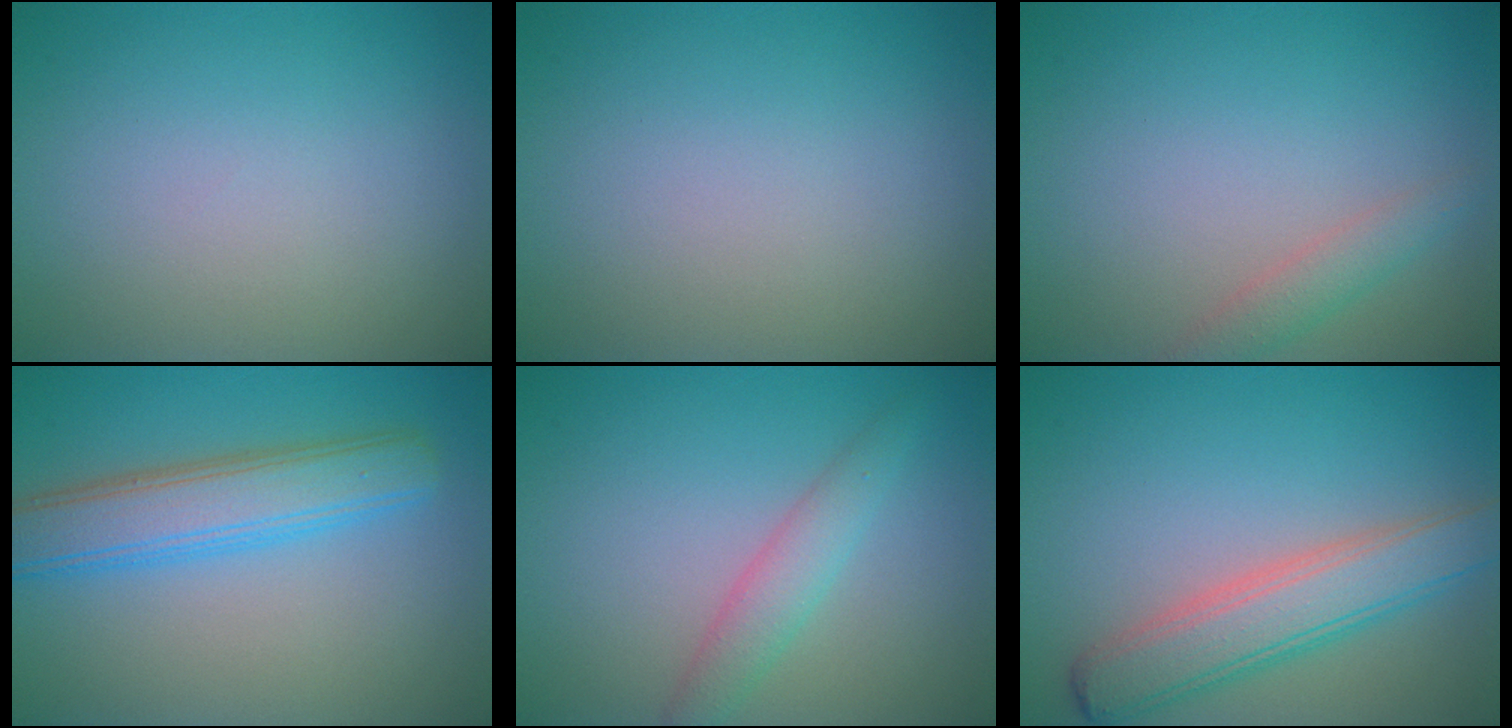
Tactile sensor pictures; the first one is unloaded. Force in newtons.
{"total": 0.0}
{"total": 1.9, "press": 1.9, "slide": 0.0}
{"total": 5.5, "press": 5.5, "slide": 0.2}
{"total": 2.5, "press": 2.5, "slide": 0.1}
{"total": 5.3, "press": 5.3, "slide": 0.1}